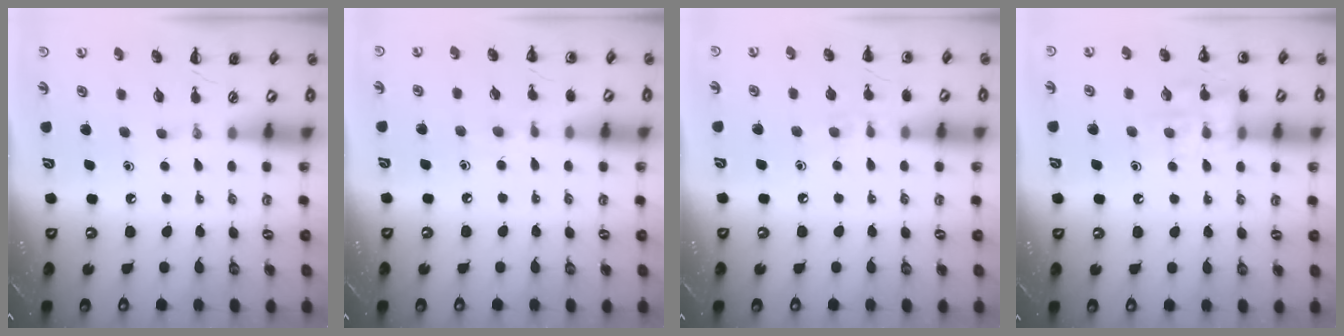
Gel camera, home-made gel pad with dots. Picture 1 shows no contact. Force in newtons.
{"total": 5.8, "press": 5.6, "slide": 1.7}
{"total": 7.1, "press": 6.8, "slide": 2.1}
{"total": 12.0, "press": 12.0, "slide": 0.7}